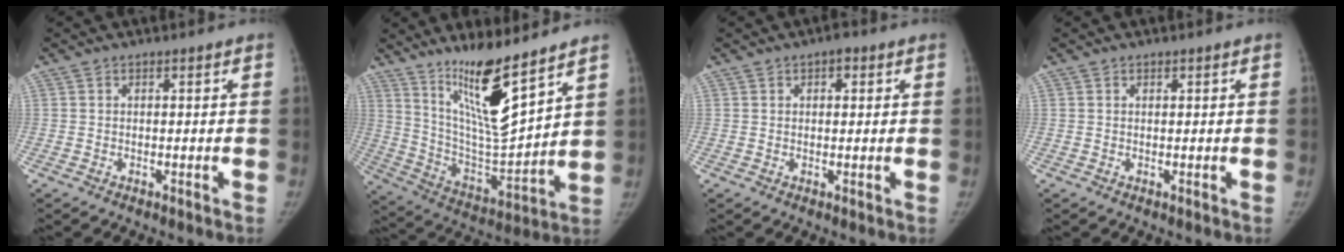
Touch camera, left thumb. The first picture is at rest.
{"total": 16.3, "force": [11.2, 2.3, 11.7], "torque": [-0.186, -0.086, 0.216]}
{"total": 2.3, "force": [1.1, 1.4, 1.6], "torque": [-0.011, -0.001, 0.012]}
{"total": 0.0}